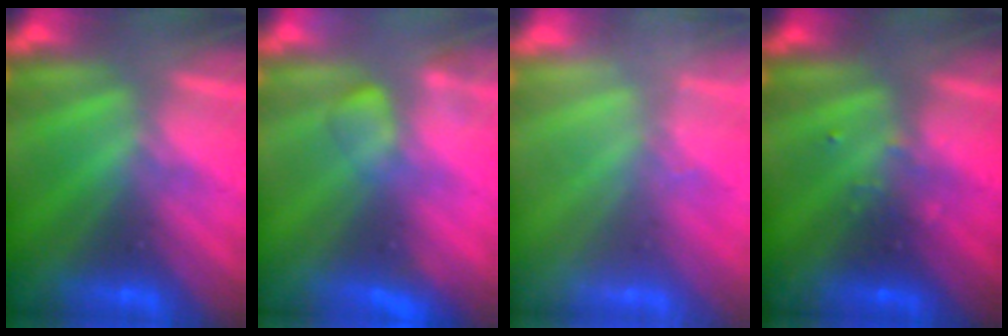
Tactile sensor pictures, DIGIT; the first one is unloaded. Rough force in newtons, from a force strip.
{"total": 2.5}
{"total": 2.3}
{"total": 2.4}